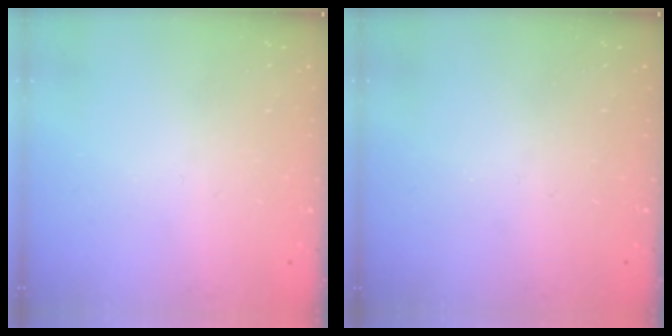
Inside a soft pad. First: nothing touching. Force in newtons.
{"total": 0.0}